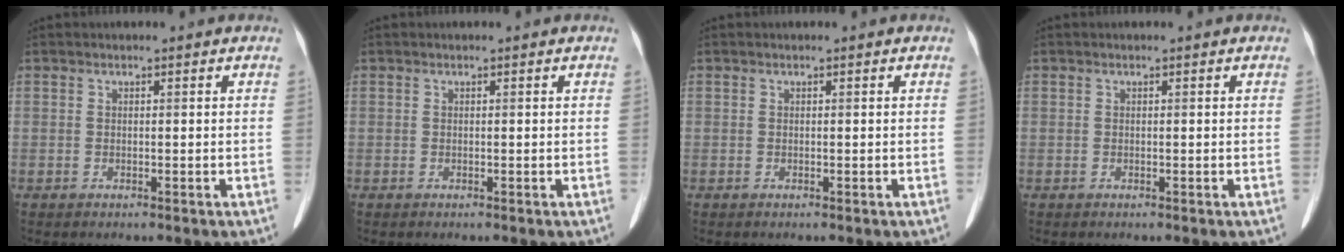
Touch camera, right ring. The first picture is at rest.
{"total": 0.0}
{"total": 0.0}
{"total": 0.0}